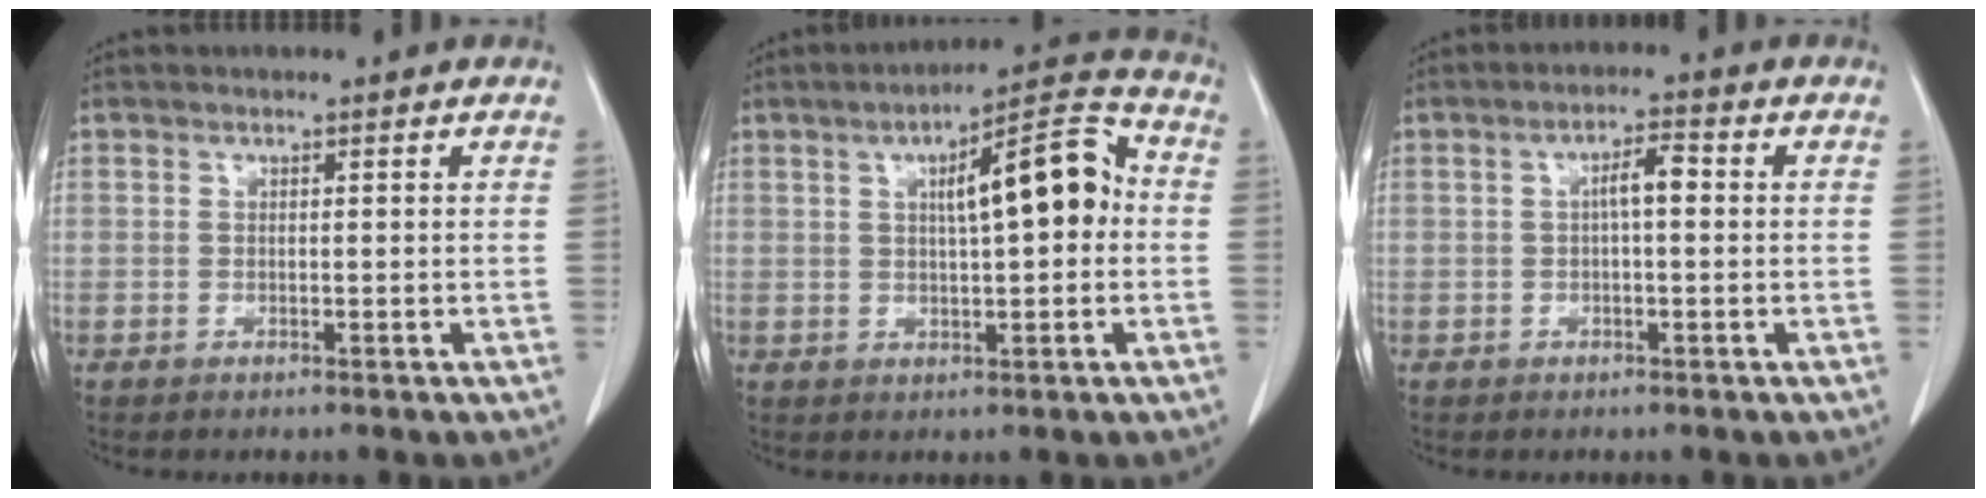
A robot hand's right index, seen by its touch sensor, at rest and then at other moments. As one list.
[{"total": 11.1, "force": [1.4, 2.6, 10.7], "torque": [-0.157, 0.034, 0.019]}, {"total": 3.5, "force": [0.3, 0.8, 3.4], "torque": [-0.057, 0.009, 0.002]}]